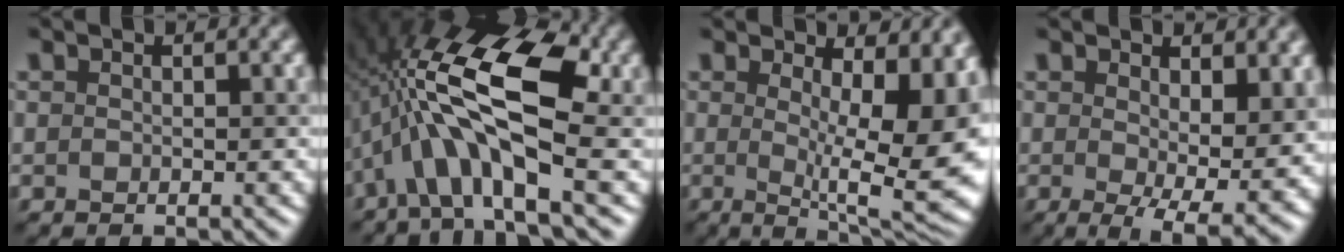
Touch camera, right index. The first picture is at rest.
{"total": 12.5, "force": [-0.7, 4.8, 11.6], "torque": [-0.207, 0.033, -0.026]}
{"total": 13.8, "force": [1.3, 5.0, 12.8], "torque": [-0.123, 0.003, 0.022]}
{"total": 7.3, "force": [0.3, 2.6, 6.8], "torque": [-0.103, -0.026, 0.014]}